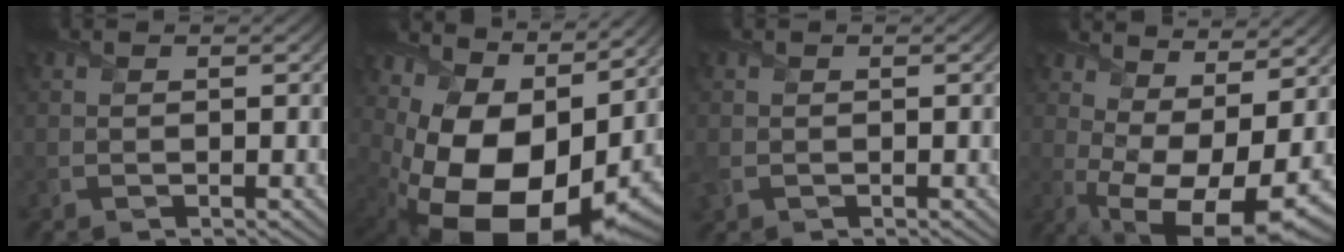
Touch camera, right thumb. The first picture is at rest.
{"total": 17.9, "force": [1.6, 11.8, 13.4], "torque": [-0.231, -0.034, 0.063]}
{"total": 1.7, "force": [-0.4, 1.4, 0.8], "torque": [-0.028, -0.005, -0.011]}
{"total": 13.7, "force": [1.2, 6.8, 11.8], "torque": [-0.193, -0.017, 0.061]}